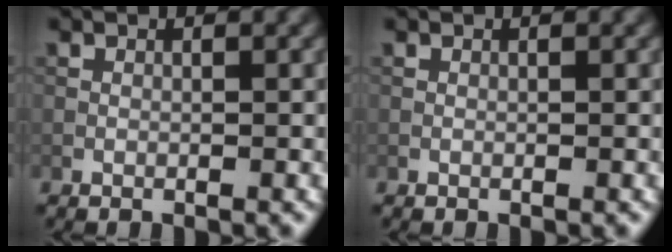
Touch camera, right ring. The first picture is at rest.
{"total": 0.0}